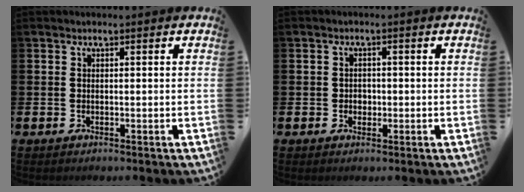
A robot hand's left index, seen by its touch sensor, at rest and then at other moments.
{"total": 1.5, "force": [0.0, 1.4, 0.6], "torque": [-0.002, 0.004, -0.005]}